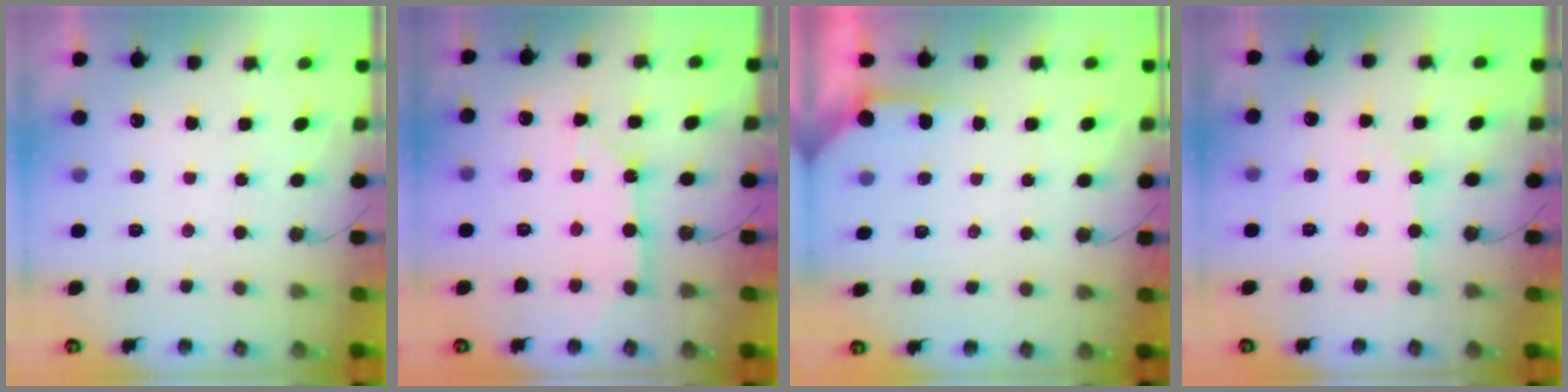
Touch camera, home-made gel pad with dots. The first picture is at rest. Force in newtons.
{"total": 9.7, "press": 9.7, "slide": 0.9}
{"total": 2.9, "press": 2.8, "slide": 0.4}
{"total": 2.7, "press": 2.7, "slide": 0.5}